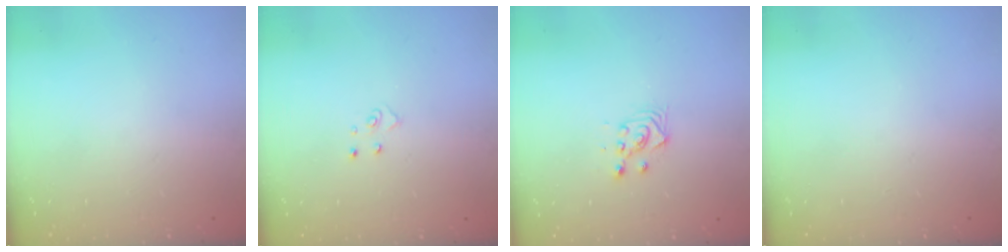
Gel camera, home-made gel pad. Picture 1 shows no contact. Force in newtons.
{"total": 4.3, "press": 4.3, "slide": 0.4}
{"total": 3.6, "press": 3.4, "slide": 1.2}
{"total": 0.0}